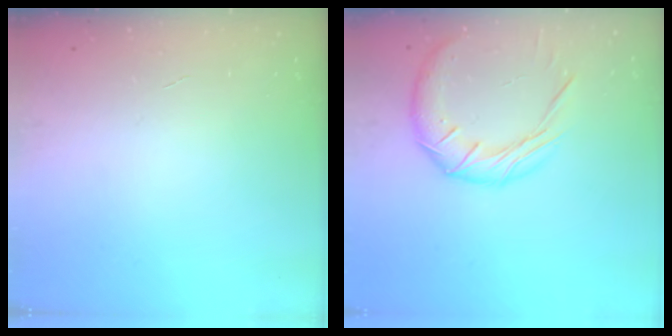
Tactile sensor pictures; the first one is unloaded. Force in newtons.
{"total": 13.7, "press": 13.7, "slide": 0.9}